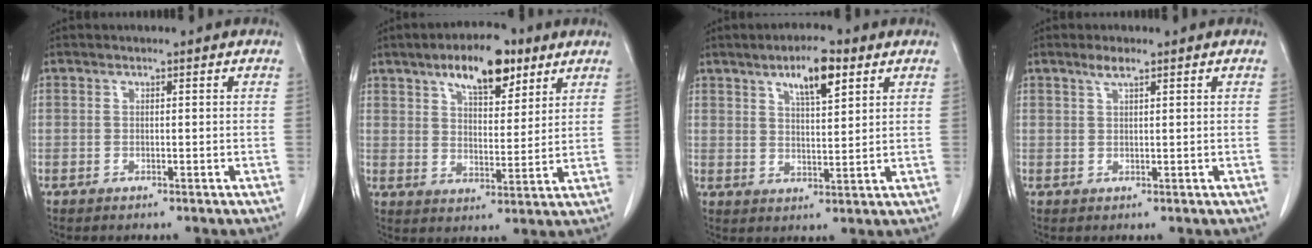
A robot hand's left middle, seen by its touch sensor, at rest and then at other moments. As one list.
[{"total": 10.8, "force": [6.6, 4.0, 7.6], "torque": [-0.121, 0.011, 0.106]}, {"total": 7.1, "force": [4.1, 1.6, 5.6], "torque": [-0.096, 0.004, 0.067]}, {"total": 1.9, "force": [1.4, 0.2, 1.3], "torque": [-0.031, 0.002, 0.028]}]